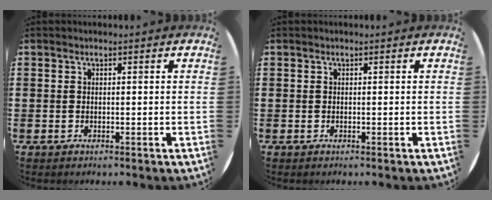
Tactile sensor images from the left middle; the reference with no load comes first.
{"total": 0.0}